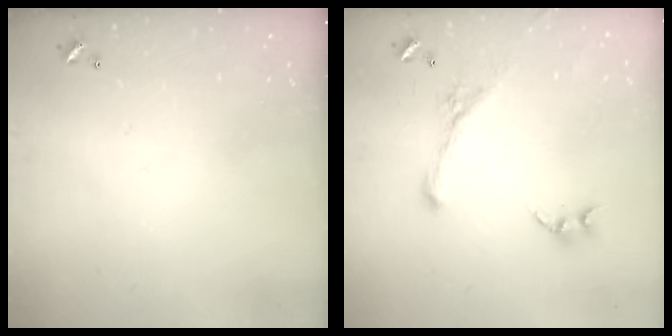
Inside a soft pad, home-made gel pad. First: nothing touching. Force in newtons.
{"total": 1.3, "press": 0.5, "slide": 1.2}